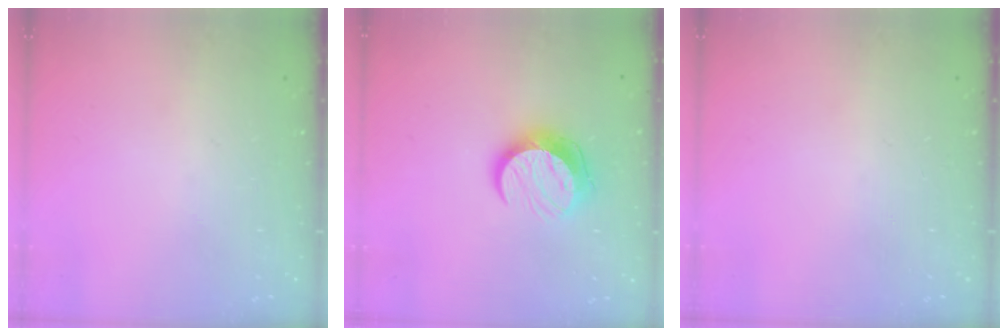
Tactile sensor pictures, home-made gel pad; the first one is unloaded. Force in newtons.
{"total": 11.4, "press": 11.4, "slide": 0.6}
{"total": 0.0}